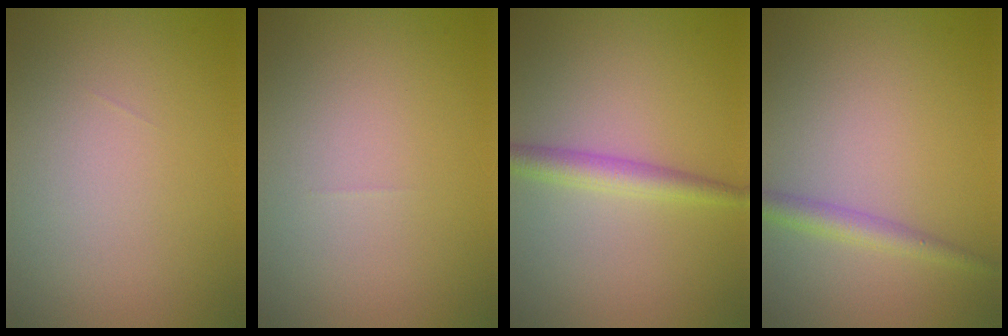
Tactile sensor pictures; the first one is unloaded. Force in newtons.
{"total": 0.0}
{"total": 2.5, "press": 2.5, "slide": 0.0}
{"total": 2.0, "press": 2.0, "slide": 0.0}